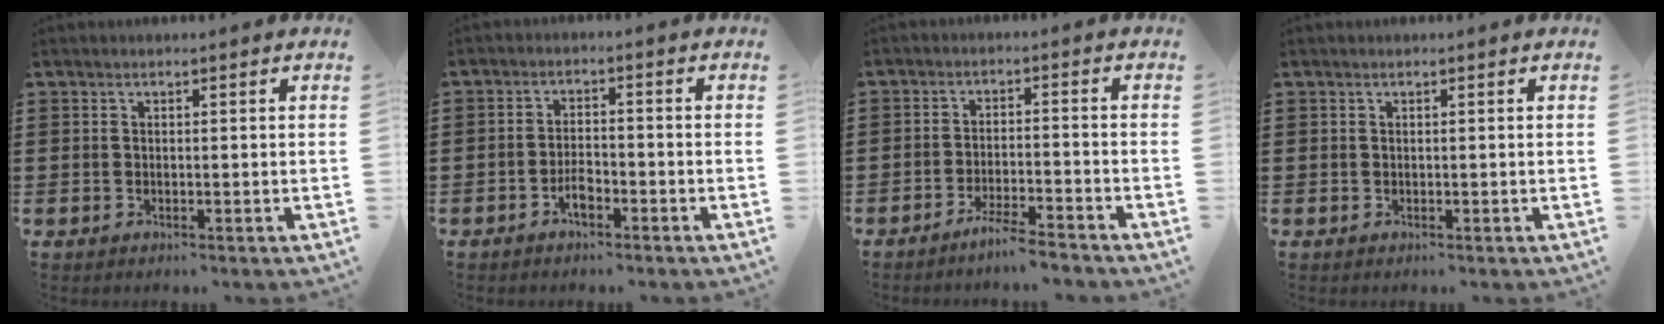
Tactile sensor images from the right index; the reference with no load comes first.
{"total": 3.0, "force": [-1.7, 1.0, 2.2], "torque": [-0.049, -0.001, -0.034]}
{"total": 4.2, "force": [-3.8, -0.1, 1.7], "torque": [-0.036, -0.001, -0.075]}
{"total": 0.0}